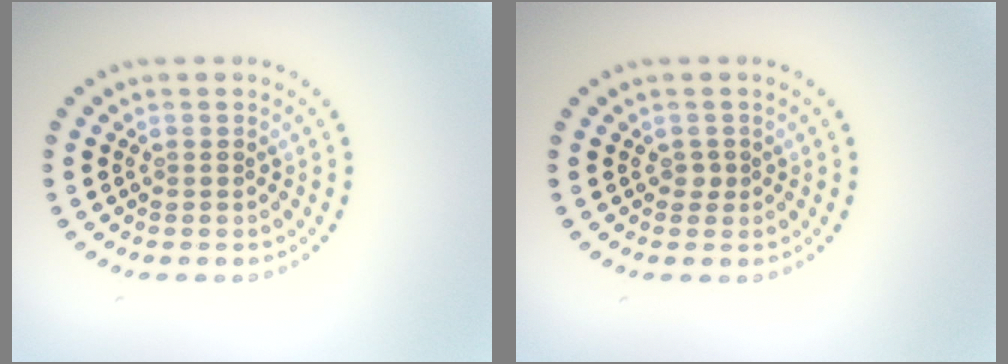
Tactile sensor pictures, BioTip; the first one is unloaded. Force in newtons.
{"total": 0.7, "press": 0.5, "slide": 0.5}